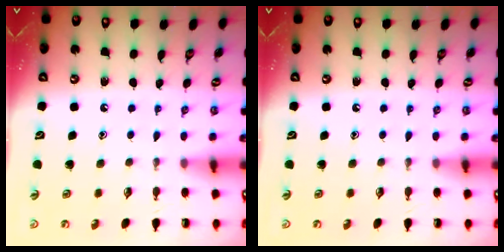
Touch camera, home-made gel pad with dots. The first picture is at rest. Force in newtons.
{"total": 0.0}